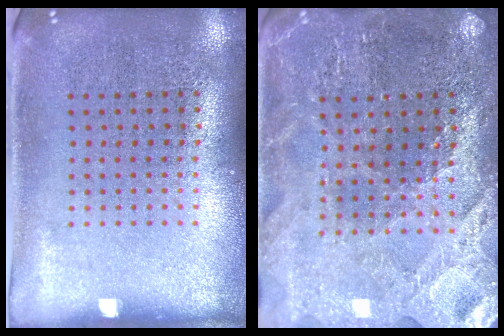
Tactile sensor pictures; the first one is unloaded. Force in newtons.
{"total": 2.7, "press": 2.7, "slide": 0.3}